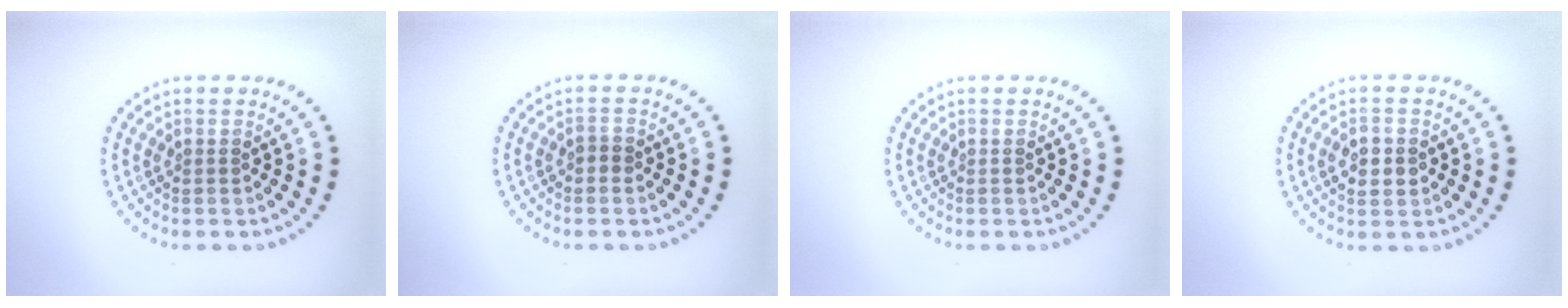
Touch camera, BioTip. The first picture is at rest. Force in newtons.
{"total": 0.7, "press": 0.7, "slide": 0.3}
{"total": 0.0}
{"total": 2.9, "press": 2.9, "slide": 0.1}